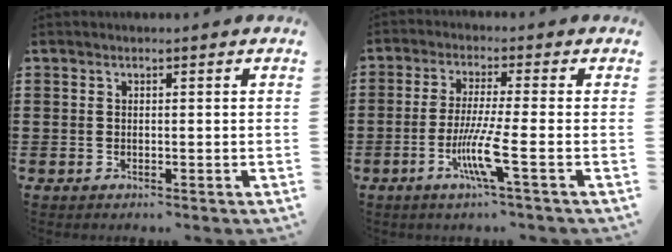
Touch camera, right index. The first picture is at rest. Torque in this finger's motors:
{"motor_torque": [1.32, -0.31, 0.54, 0.17]}